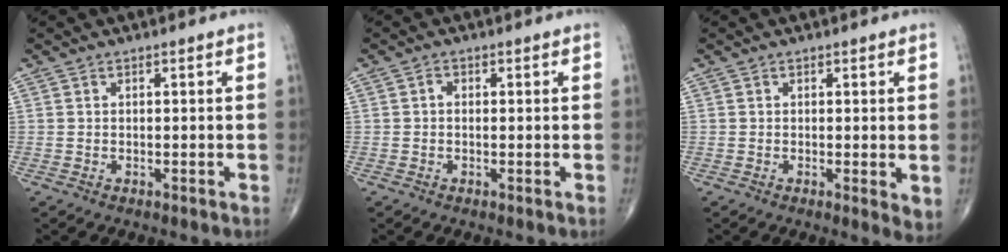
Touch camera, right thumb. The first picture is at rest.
{"total": 1.0, "force": [0.0, 0.6, 0.7], "torque": [-0.008, 0.002, -0.005]}
{"total": 2.9, "force": [0.1, 0.9, 2.7], "torque": [-0.040, -0.012, -0.001]}